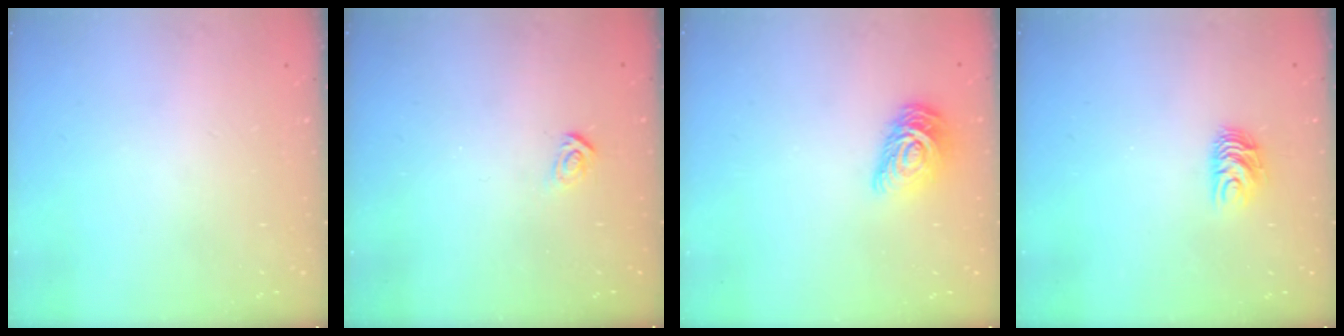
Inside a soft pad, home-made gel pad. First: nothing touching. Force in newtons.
{"total": 3.9, "press": 3.8, "slide": 0.4}
{"total": 10.7, "press": 10.7, "slide": 0.6}
{"total": 6.7, "press": 6.6, "slide": 0.6}